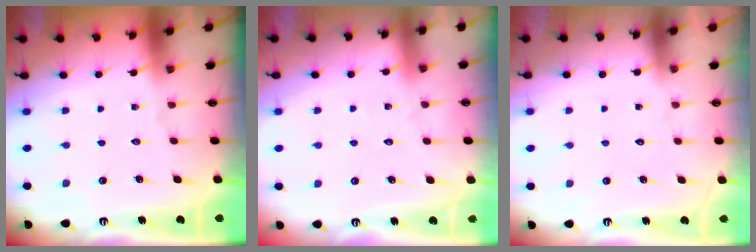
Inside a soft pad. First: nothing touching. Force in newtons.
{"total": 3.7, "press": 3.6, "slide": 0.5}
{"total": 1.4, "press": 1.4, "slide": 0.1}